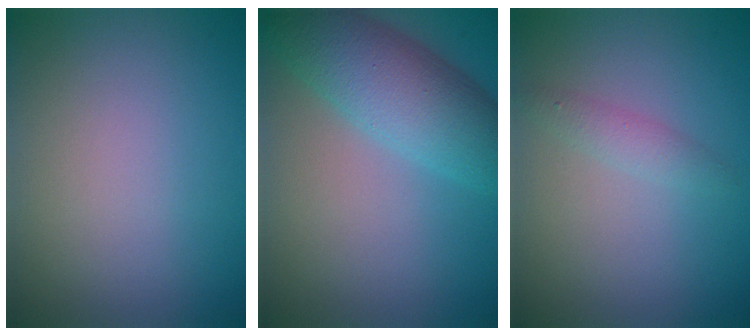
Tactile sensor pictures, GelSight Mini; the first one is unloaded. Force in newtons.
{"total": 6.9, "press": 6.9, "slide": 0.2}
{"total": 1.4, "press": 1.4, "slide": 0.0}